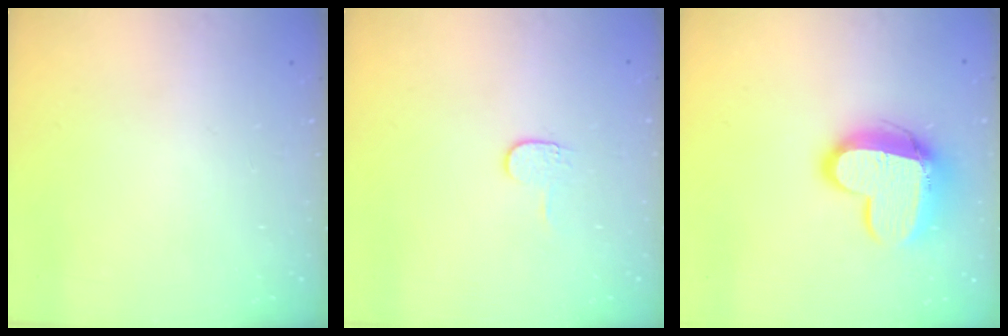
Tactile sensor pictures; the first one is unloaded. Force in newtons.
{"total": 3.4, "press": 3.4, "slide": 0.4}
{"total": 14.4, "press": 14.3, "slide": 1.4}